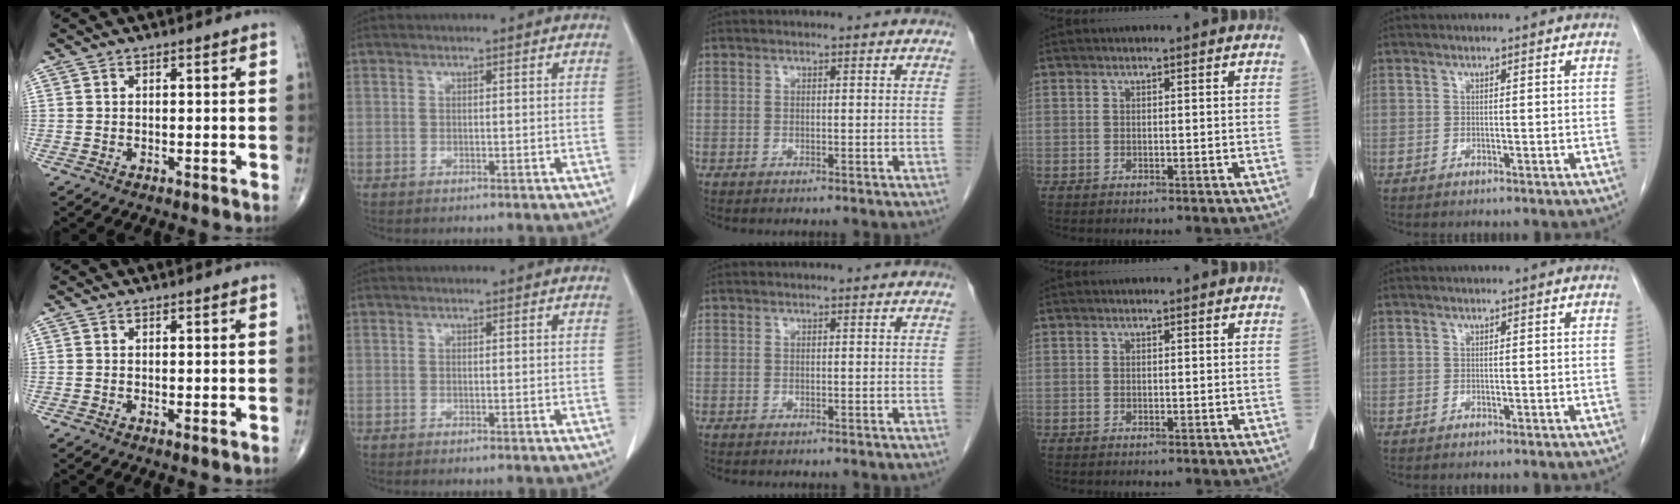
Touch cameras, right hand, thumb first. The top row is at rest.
{"thumb": {"total": 0.5, "force": [0.0, 0.1, 0.5], "torque": [-0.014, -0.004, -0.002]}, "index": {"total": 0.6, "force": [-0.4, -0.1, 0.3], "torque": [-0.007, -0.001, -0.007]}}